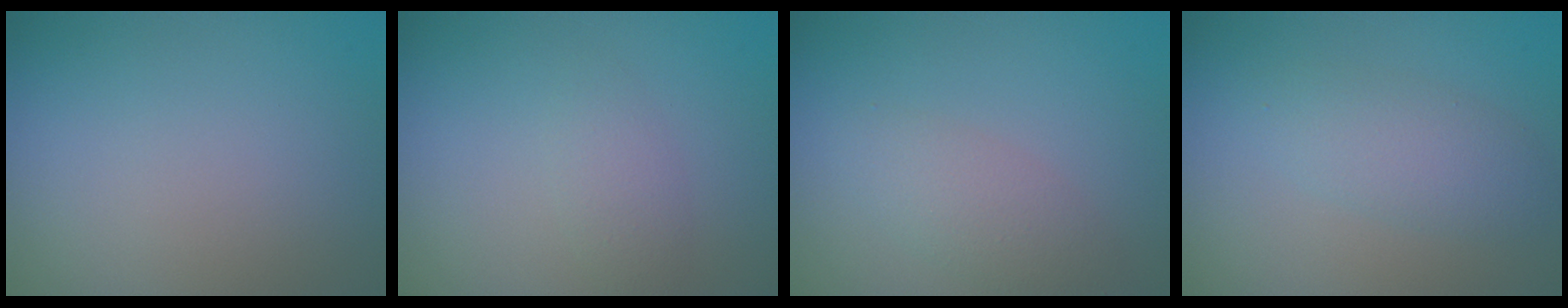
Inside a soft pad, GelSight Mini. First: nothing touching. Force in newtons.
{"total": 1.6, "press": 1.6, "slide": 0.1}
{"total": 2.6, "press": 2.6, "slide": 0.1}
{"total": 2.9, "press": 2.9, "slide": 0.1}